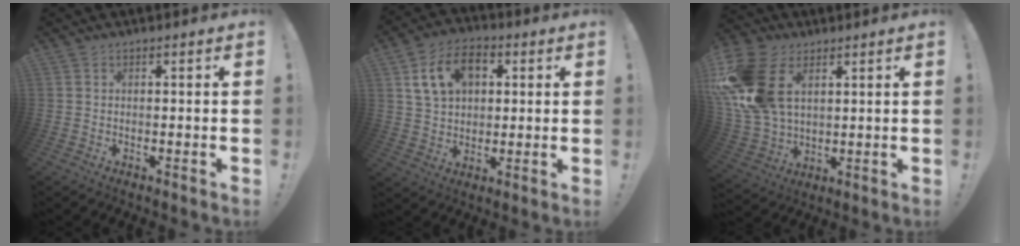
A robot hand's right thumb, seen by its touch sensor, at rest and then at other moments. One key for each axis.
{"total": 13.1, "fx": 4.8, "fy": 9.2, "fz": 8.0, "tx": -0.128, "ty": 0.001, "tz": 0.095}
{"total": 20.8, "fx": 5.8, "fy": 14.3, "fz": 14.0, "tx": -0.285, "ty": -0.021, "tz": 0.112}